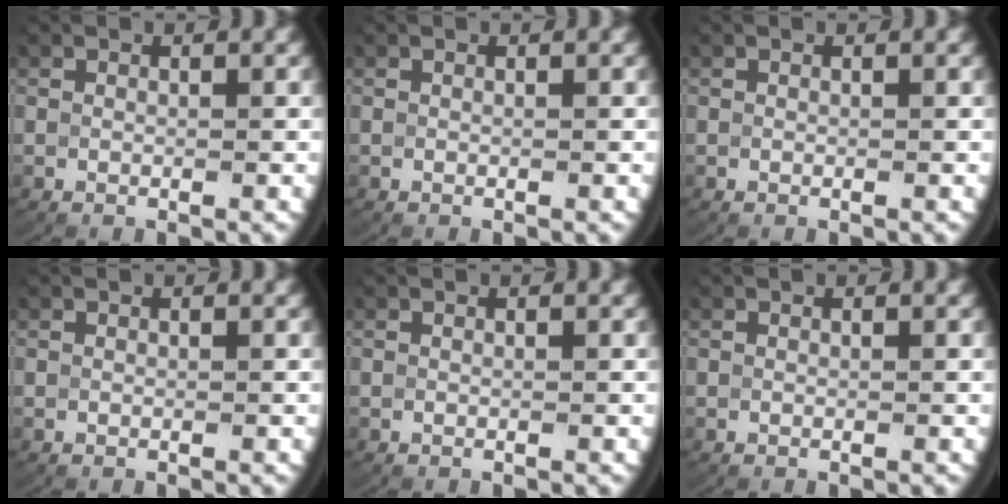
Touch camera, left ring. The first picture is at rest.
{"total": 0.0}
{"total": 0.0}
{"total": 0.0}
{"total": 0.0}
{"total": 0.0}